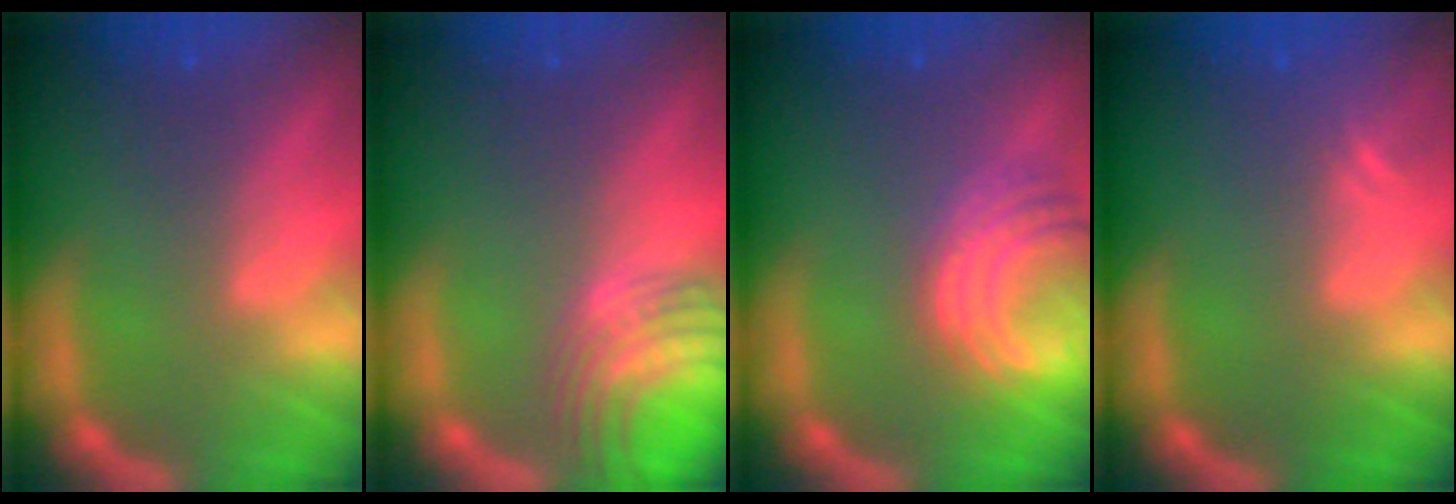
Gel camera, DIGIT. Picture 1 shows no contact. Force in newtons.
{"total": 7.5}
{"total": 6.5}
{"total": 1.5}